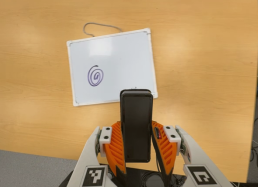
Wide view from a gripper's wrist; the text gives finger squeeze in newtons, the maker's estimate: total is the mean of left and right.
{"total": 4.7, "left": 3.2, "right": 6.2}